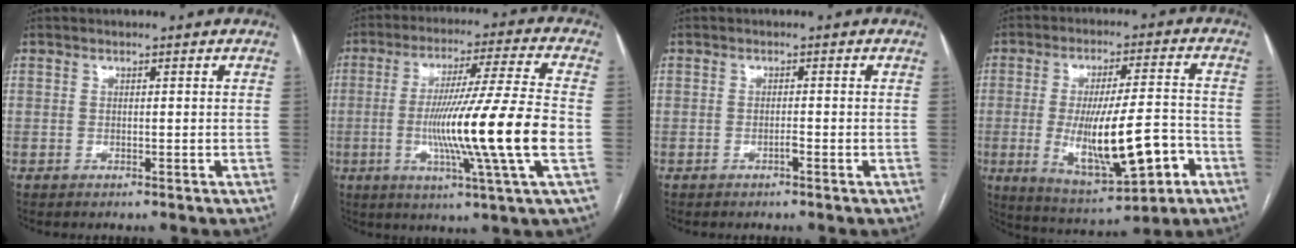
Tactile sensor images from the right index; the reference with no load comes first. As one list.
[{"total": 18.0, "force": [-3.2, -2.3, 17.6], "torque": [-0.311, -0.019, -0.064]}, {"total": 0.9, "force": [-0.6, 0.0, 0.7], "torque": [-0.016, 0.000, -0.010]}, {"total": 16.1, "force": [-4.4, 3.6, 15.1], "torque": [-0.261, -0.007, -0.056]}]